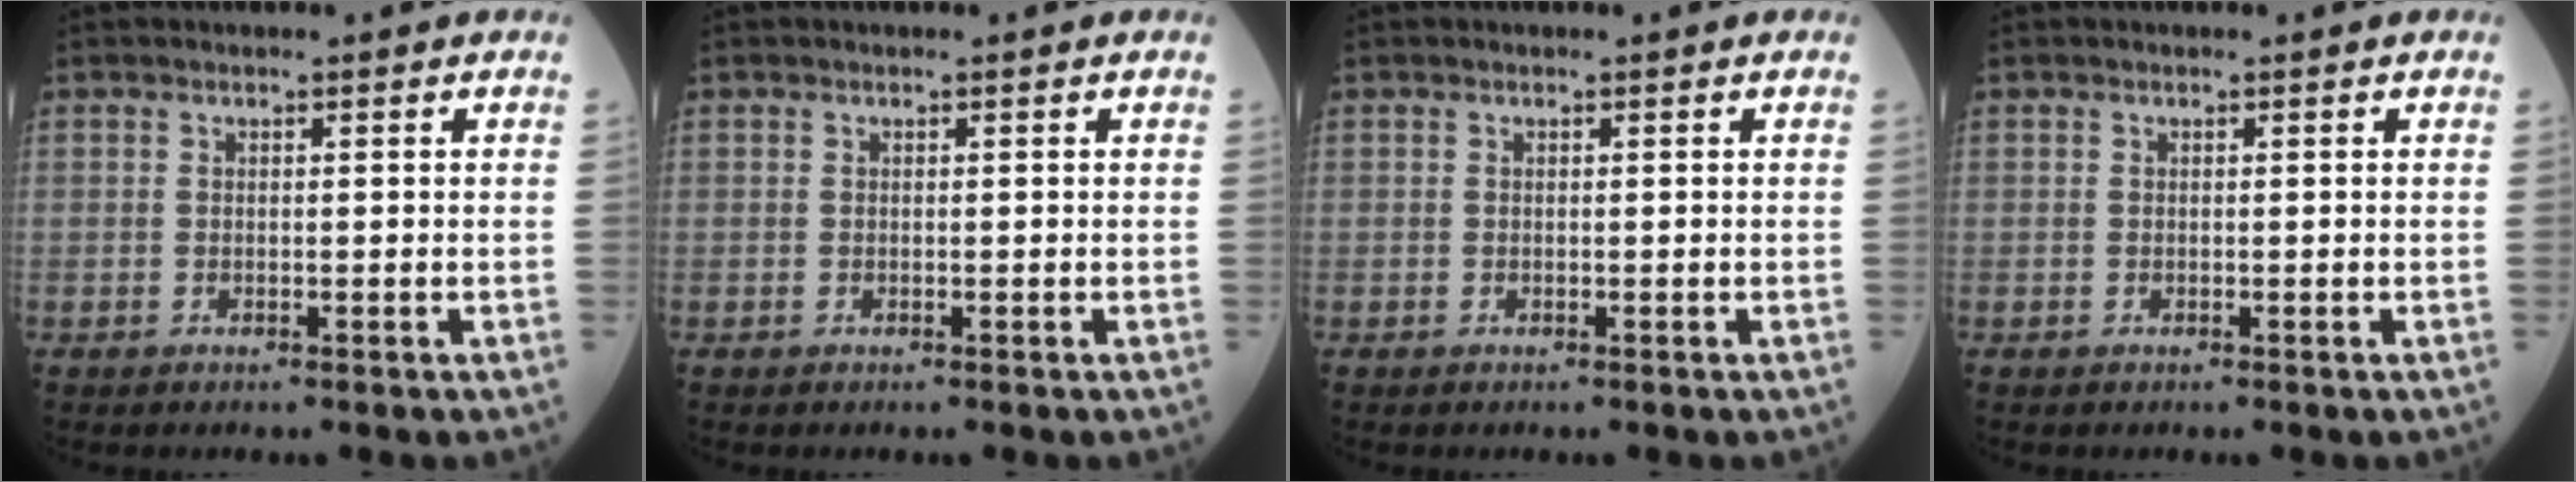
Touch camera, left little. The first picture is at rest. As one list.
[{"total": 0.0}, {"total": 0.0}, {"total": 0.0}]